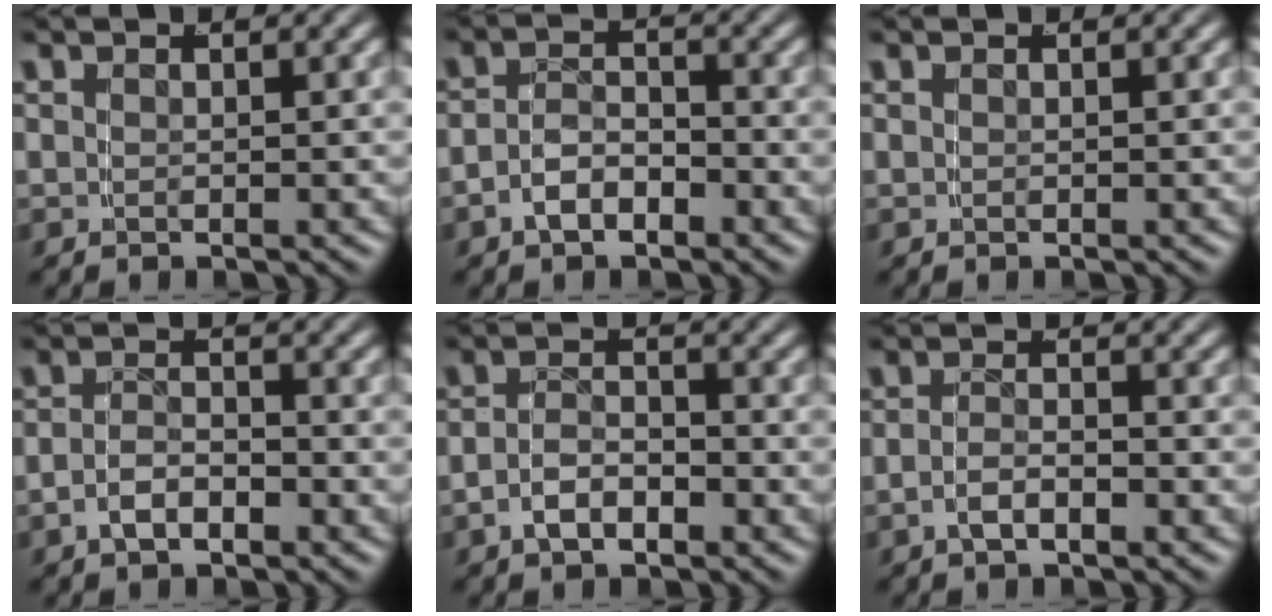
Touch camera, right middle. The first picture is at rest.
{"total": 3.2, "force": [-2.1, 1.8, 1.6], "torque": [-0.022, -0.003, -0.037]}
{"total": 0.0}
{"total": 2.4, "force": [-1.8, 1.0, 1.4], "torque": [-0.019, -0.002, -0.030]}
{"total": 2.8, "force": [-1.8, 1.4, 1.6], "torque": [-0.023, -0.002, -0.031]}
{"total": 2.1, "force": [-1.5, 0.5, 1.3], "torque": [-0.022, -0.003, -0.026]}